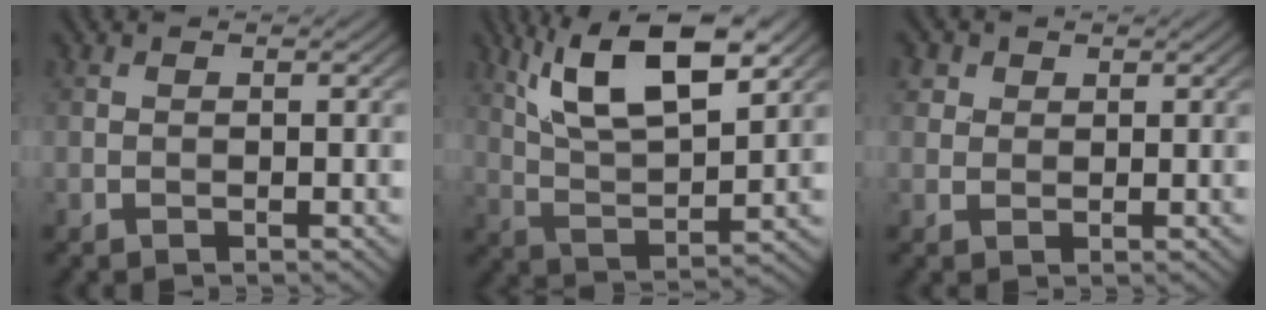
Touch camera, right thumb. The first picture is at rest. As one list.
[{"total": 13.5, "force": [7.5, 4.5, 10.3], "torque": [-0.203, 0.006, 0.133]}, {"total": 2.9, "force": [1.6, 2.2, 1.0], "torque": [-0.030, 0.001, 0.032]}]